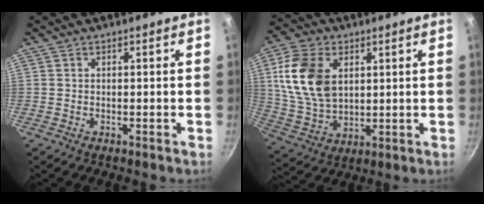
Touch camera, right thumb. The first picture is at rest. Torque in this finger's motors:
{"motor_torque": [1.78, 1.91, 1.79, 0.02, 0.49]}